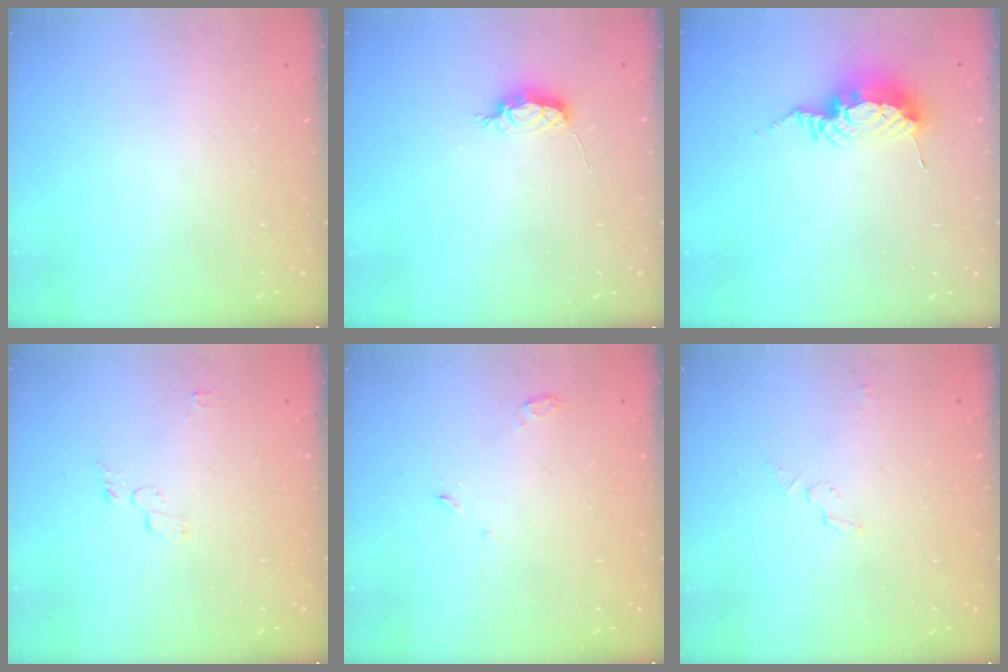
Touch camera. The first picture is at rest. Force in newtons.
{"total": 4.3, "press": 4.2, "slide": 0.5}
{"total": 9.2, "press": 9.1, "slide": 0.8}
{"total": 4.1, "press": 4.1, "slide": 0.5}
{"total": 2.7, "press": 2.6, "slide": 0.8}
{"total": 2.9, "press": 2.9, "slide": 0.2}